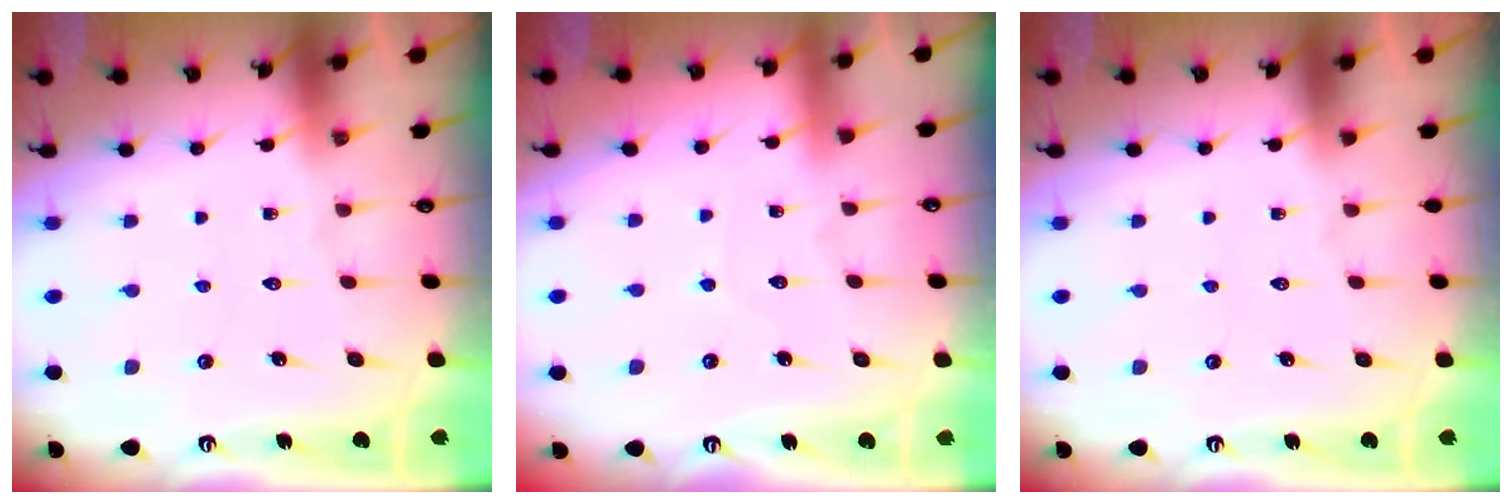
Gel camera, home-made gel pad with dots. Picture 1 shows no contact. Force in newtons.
{"total": 2.5, "press": 2.5, "slide": 0.3}
{"total": 0.0}